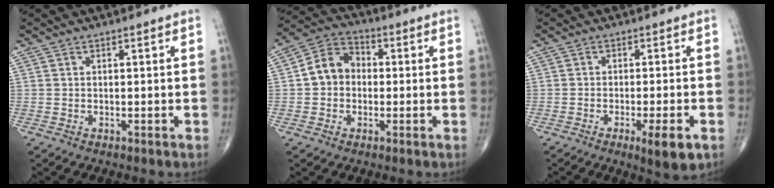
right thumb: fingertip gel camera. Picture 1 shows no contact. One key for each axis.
{"total": 8.0, "fx": -0.1, "fy": 6.6, "fz": 4.6, "tx": -0.063, "ty": 0.028, "tz": -0.015}
{"total": 6.1, "fx": -2.6, "fy": 1.1, "fz": 5.4, "tx": -0.083, "ty": -0.008, "tz": -0.038}